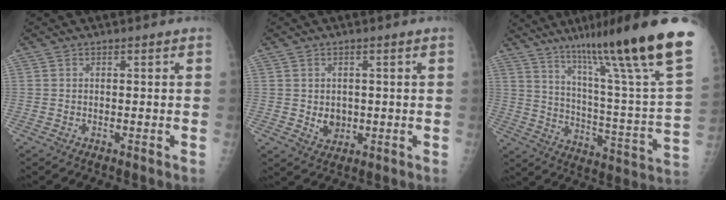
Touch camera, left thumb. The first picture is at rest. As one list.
[{"total": 3.5, "force": [0.0, 2.8, 2.0], "torque": [-0.018, -0.003, 0.010]}, {"total": 30.0, "force": [19.5, 2.2, 22.7], "torque": [-0.308, -0.079, 0.298]}]